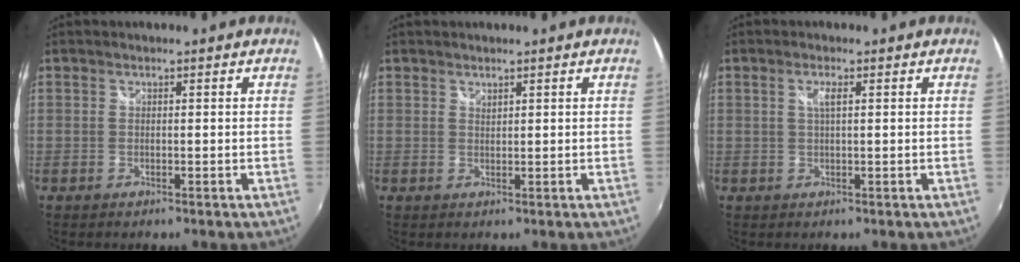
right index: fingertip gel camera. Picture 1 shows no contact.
{"total": 0.8, "force": [0.8, 0.2, 0.1], "torque": [-0.001, 0.000, 0.014]}
{"total": 1.8, "force": [0.6, 0.2, 1.7], "torque": [-0.032, 0.001, 0.009]}